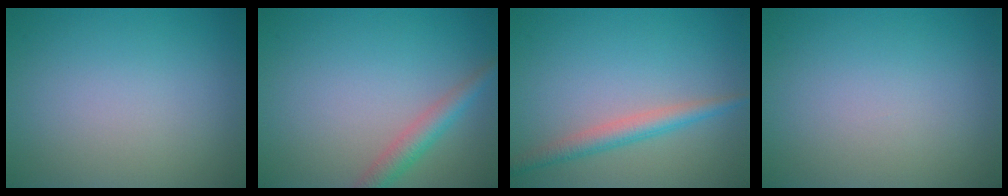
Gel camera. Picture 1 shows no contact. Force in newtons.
{"total": 2.7, "press": 2.7, "slide": 0.1}
{"total": 2.6, "press": 2.6, "slide": 0.0}
{"total": 0.0}